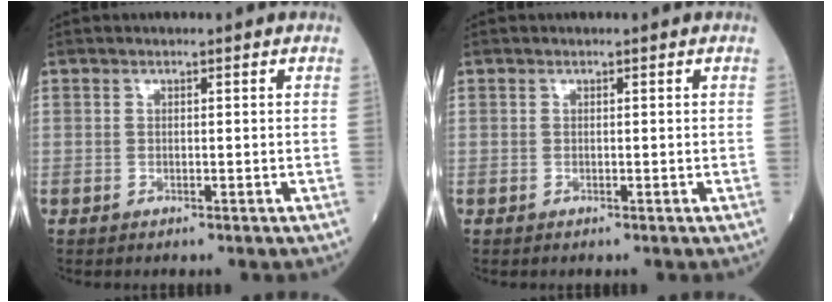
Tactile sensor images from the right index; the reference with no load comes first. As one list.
[{"total": 0.0}]